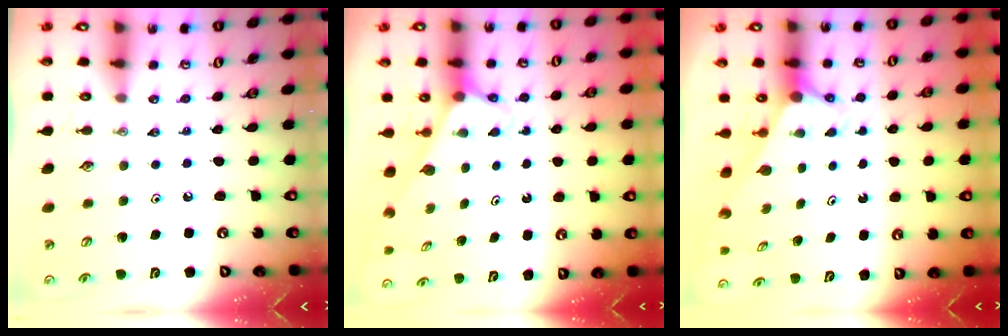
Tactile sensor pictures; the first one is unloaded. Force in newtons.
{"total": 2.5, "press": 2.5, "slide": 0.2}
{"total": 2.8, "press": 2.8, "slide": 0.0}